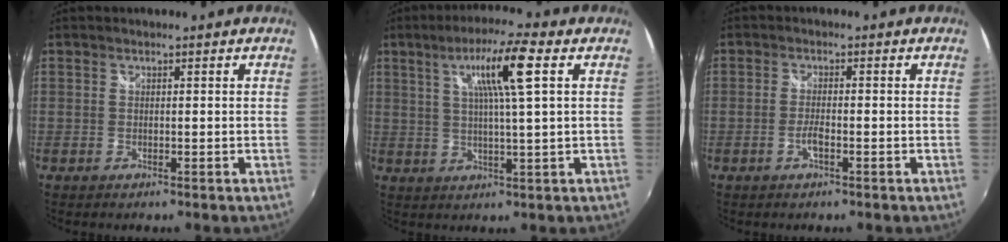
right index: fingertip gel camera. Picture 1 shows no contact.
{"total": 9.9, "force": [3.5, 0.1, 9.2], "torque": [-0.161, 0.010, 0.060]}
{"total": 2.3, "force": [-1.1, 0.3, 2.0], "torque": [-0.046, -0.001, -0.022]}